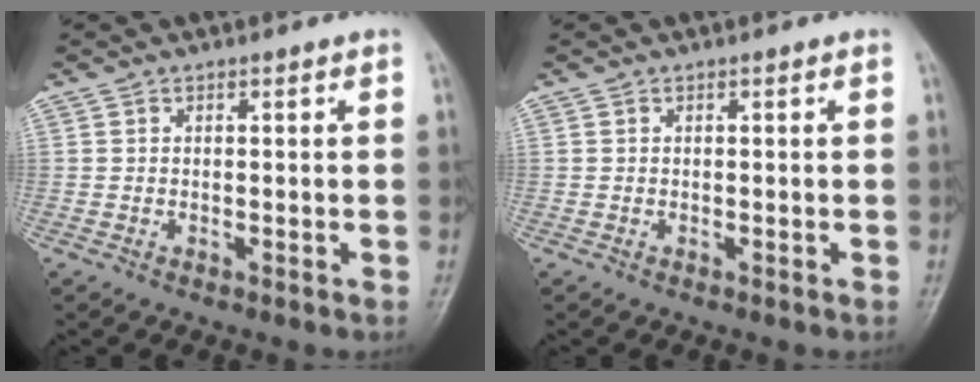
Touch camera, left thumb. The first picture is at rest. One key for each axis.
{"total": 0.0}